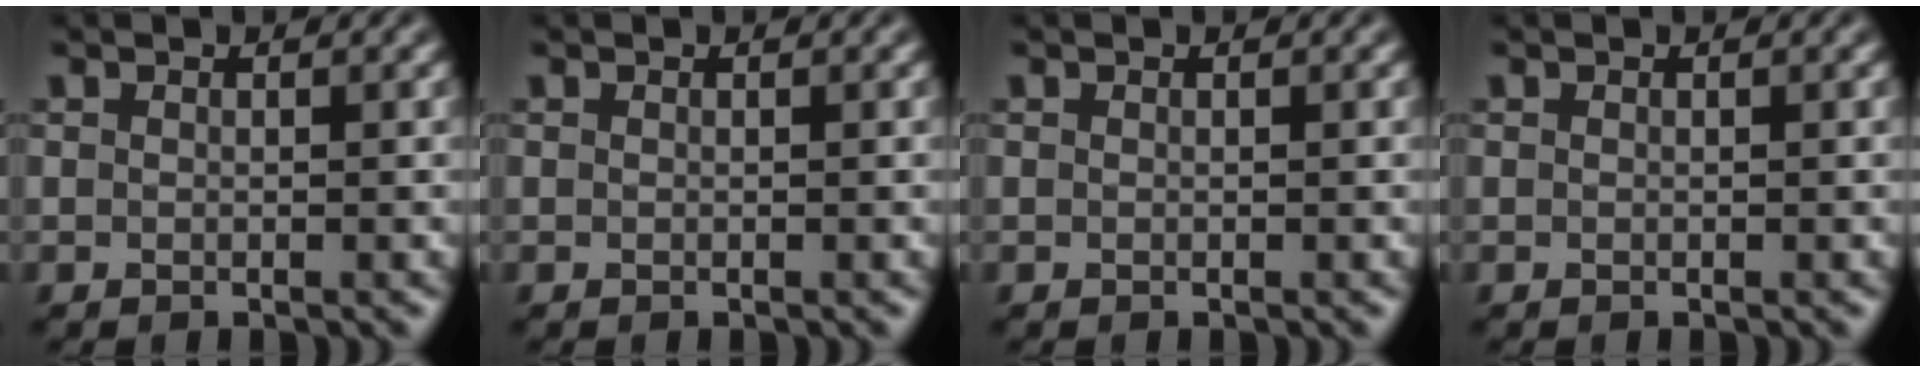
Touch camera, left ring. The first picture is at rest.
{"total": 0.0}
{"total": 0.0}
{"total": 0.0}